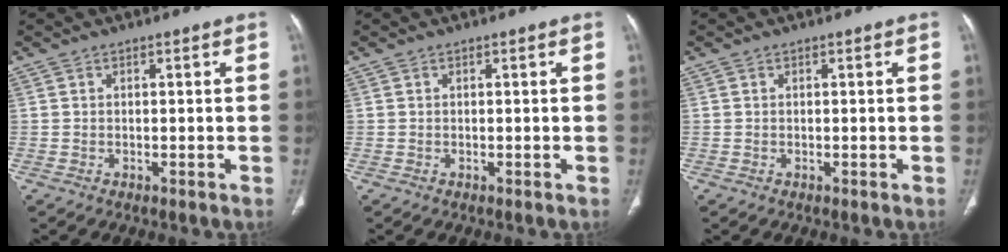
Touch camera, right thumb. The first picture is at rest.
{"total": 0.0}
{"total": 0.0}